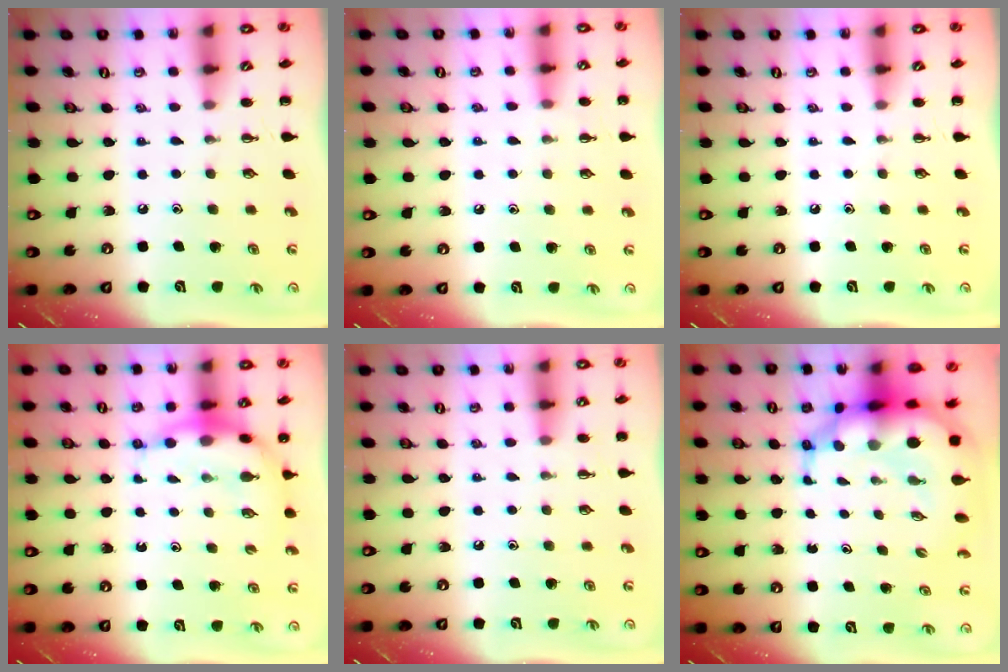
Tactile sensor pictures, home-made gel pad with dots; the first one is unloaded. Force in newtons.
{"total": 7.5, "press": 7.1, "slide": 2.3}
{"total": 0.0}
{"total": 7.1, "press": 6.9, "slide": 1.6}
{"total": 3.9, "press": 3.6, "slide": 1.4}
{"total": 10.9, "press": 10.5, "slide": 2.7}